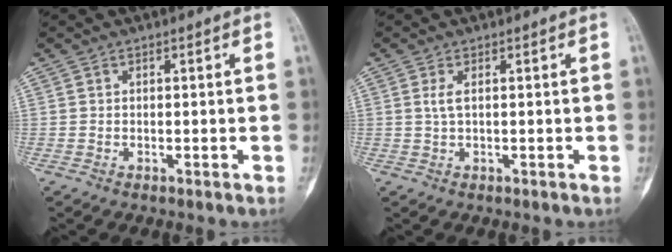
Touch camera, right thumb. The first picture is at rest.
{"total": 1.7, "force": [0.4, 0.7, 1.6], "torque": [-0.033, 0.002, 0.011]}